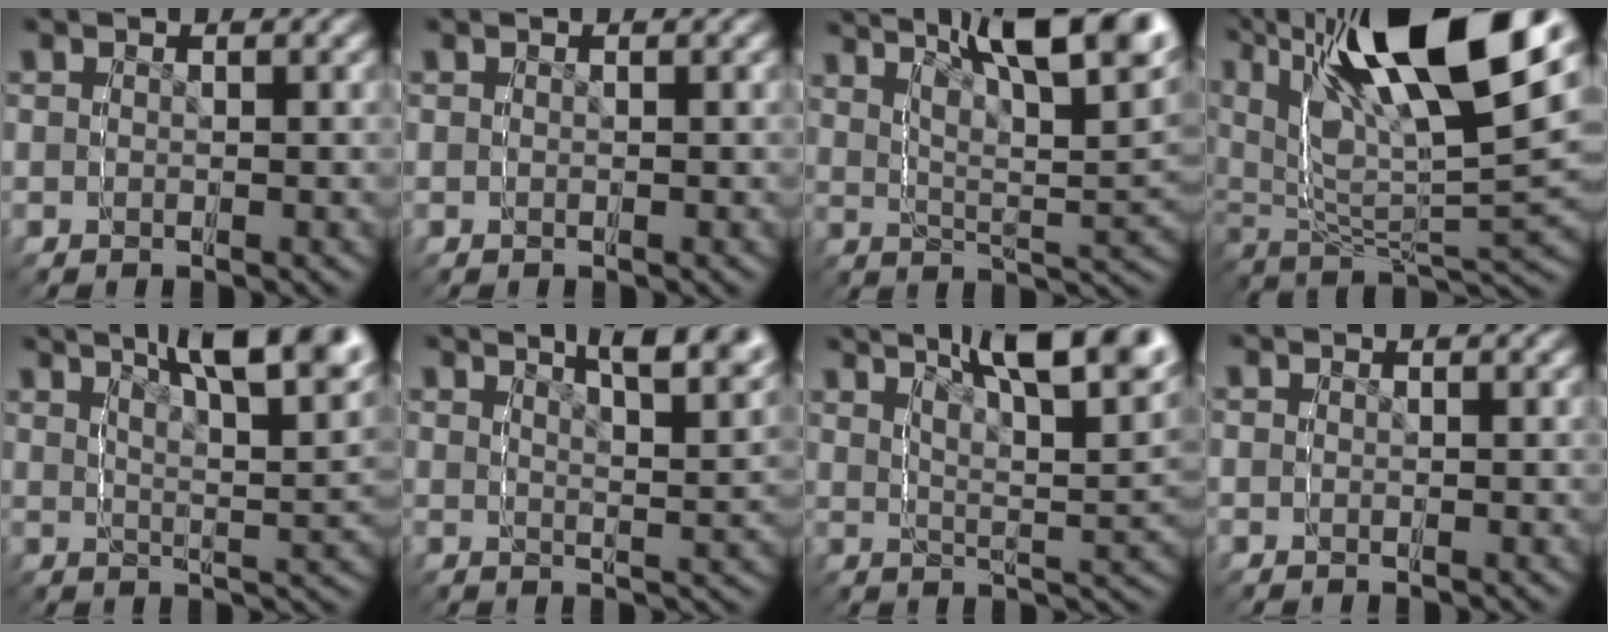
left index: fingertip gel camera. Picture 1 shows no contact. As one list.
[{"total": 0.0}, {"total": 10.8, "force": [7.3, 2.2, 7.6], "torque": [-0.096, 0.062, 0.093]}, {"total": 15.7, "force": [8.8, 7.0, 10.9], "torque": [-0.185, 0.057, 0.119]}, {"total": 7.9, "force": [5.5, 1.2, 5.6], "torque": [-0.054, 0.051, 0.067]}, {"total": 5.7, "force": [4.1, 1.1, 3.8], "torque": [-0.040, 0.040, 0.051]}, {"total": 9.4, "force": [6.5, 1.6, 6.5], "torque": [-0.071, 0.057, 0.081]}, {"total": 0.0}]